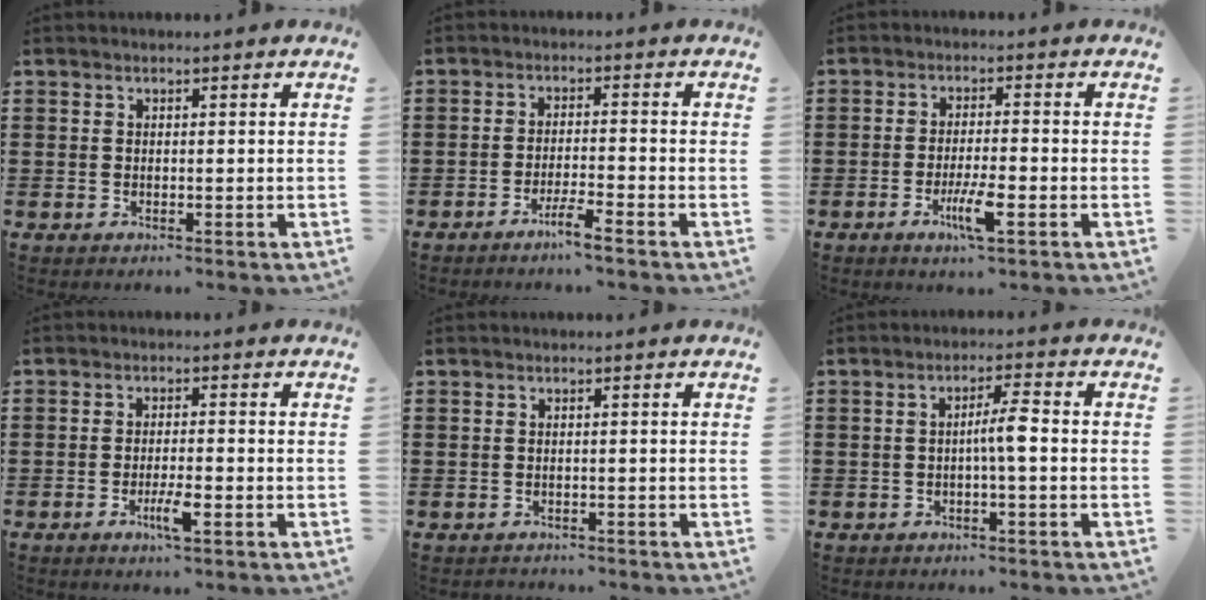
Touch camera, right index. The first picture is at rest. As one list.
[{"total": 3.6, "force": [-2.9, -0.3, 2.2], "torque": [-0.045, -0.003, -0.055]}, {"total": 5.4, "force": [-2.3, 0.8, 4.8], "torque": [-0.091, -0.010, -0.041]}, {"total": 4.0, "force": [-1.9, 0.6, 3.5], "torque": [-0.071, -0.007, -0.036]}, {"total": 0.8, "force": [-0.6, 0.4, -0.1], "torque": [0.000, 0.004, -0.016]}, {"total": 3.9, "force": [-0.6, 0.3, 3.9], "torque": [-0.071, 0.003, -0.014]}]